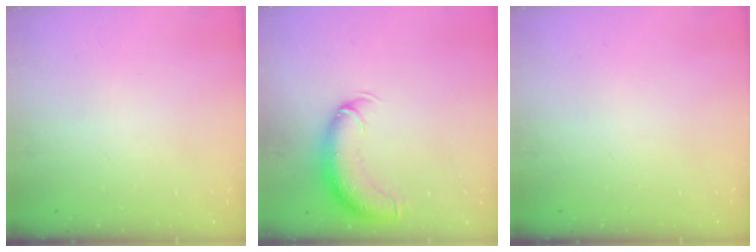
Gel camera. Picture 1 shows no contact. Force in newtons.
{"total": 11.9, "press": 11.6, "slide": 2.7}
{"total": 0.0}